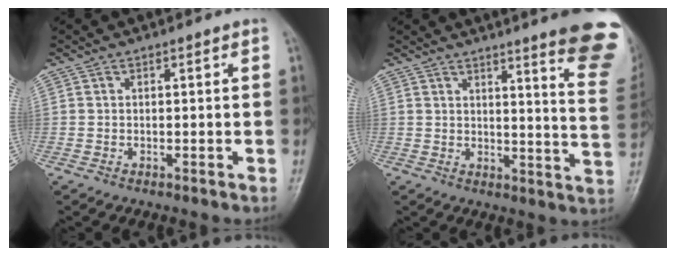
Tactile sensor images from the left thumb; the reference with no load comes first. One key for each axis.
{"total": 15.8, "fx": 11.6, "fy": 1.1, "fz": 10.7, "tx": -0.102, "ty": -0.092, "tz": 0.127}